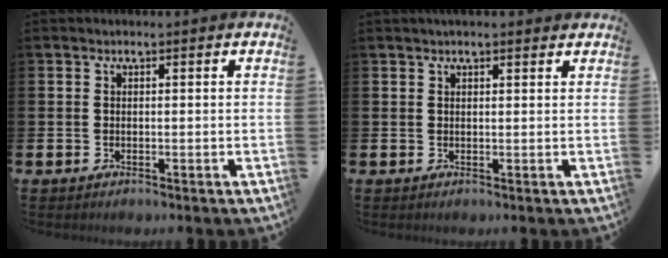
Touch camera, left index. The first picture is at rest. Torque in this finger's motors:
{"motor_torque": [0.99, -1.15, 0.25, 0.14]}